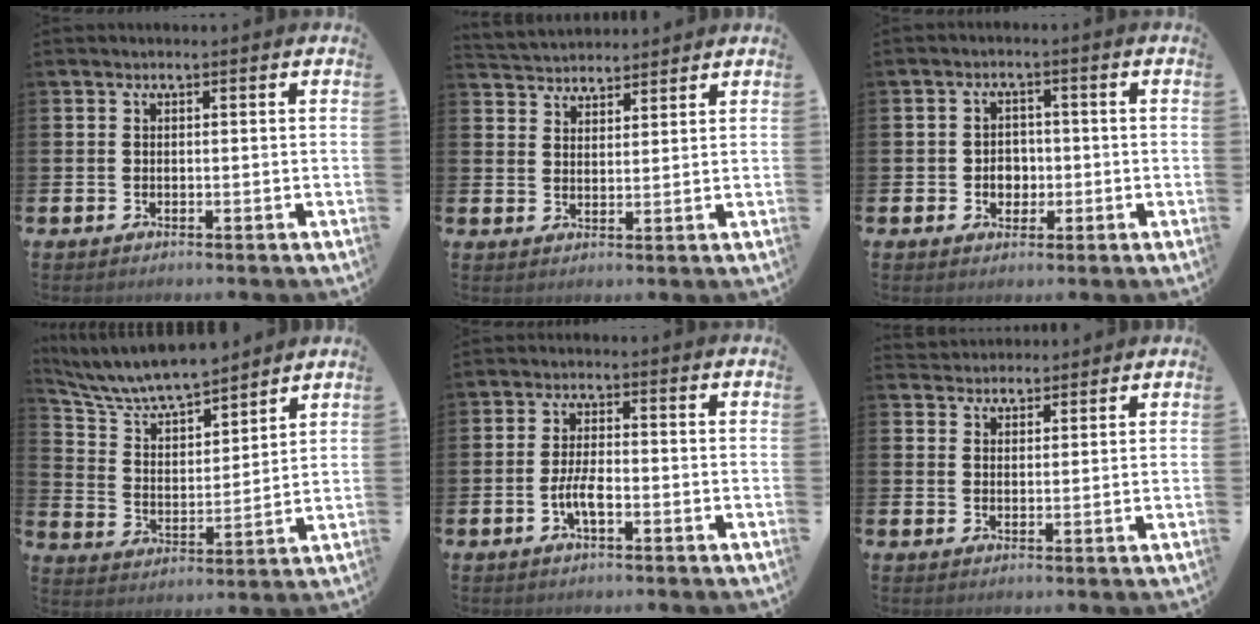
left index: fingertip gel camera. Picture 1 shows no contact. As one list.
[{"total": 3.8, "force": [3.6, 0.9, -0.5], "torque": [-0.010, -0.013, 0.068]}, {"total": 2.8, "force": [-0.5, 2.5, 1.3], "torque": [-0.013, 0.000, -0.018]}, {"total": 8.2, "force": [7.7, 1.4, 2.3], "torque": [-0.085, -0.048, 0.137]}, {"total": 3.6, "force": [-1.2, 1.3, 3.1], "torque": [-0.074, 0.003, -0.026]}, {"total": 3.0, "force": [2.9, 0.9, -0.3], "torque": [-0.001, -0.009, 0.054]}]